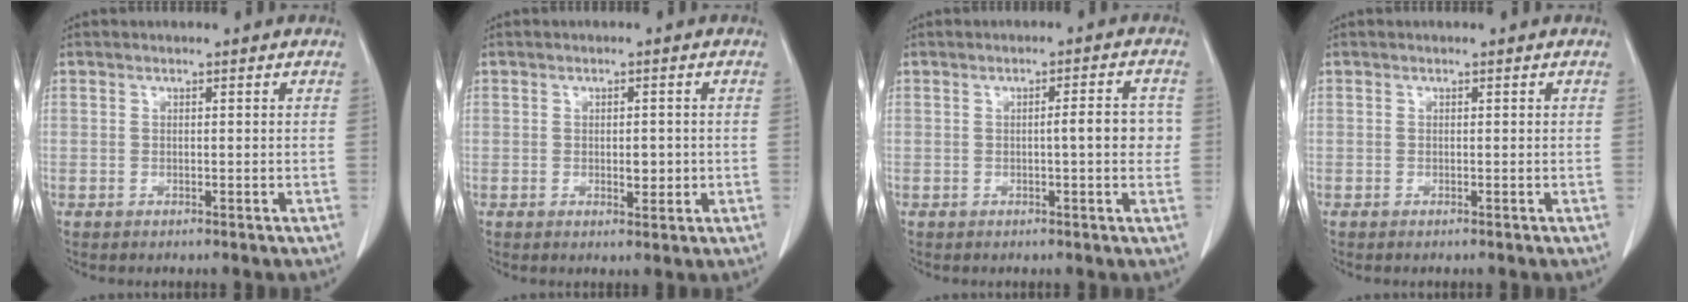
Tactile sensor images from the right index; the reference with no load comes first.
{"total": 2.5, "force": [-0.2, 1.2, 2.2], "torque": [-0.034, -0.002, 0.000]}
{"total": 4.2, "force": [-0.1, 0.7, 4.2], "torque": [-0.055, 0.006, -0.003]}
{"total": 0.0}